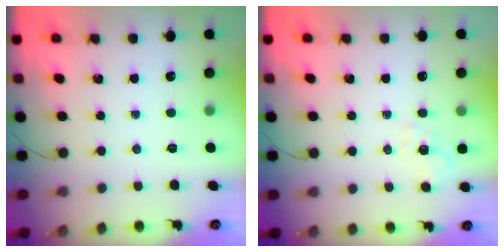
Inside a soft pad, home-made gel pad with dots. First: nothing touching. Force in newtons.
{"total": 2.2, "press": 1.6, "slide": 1.6}